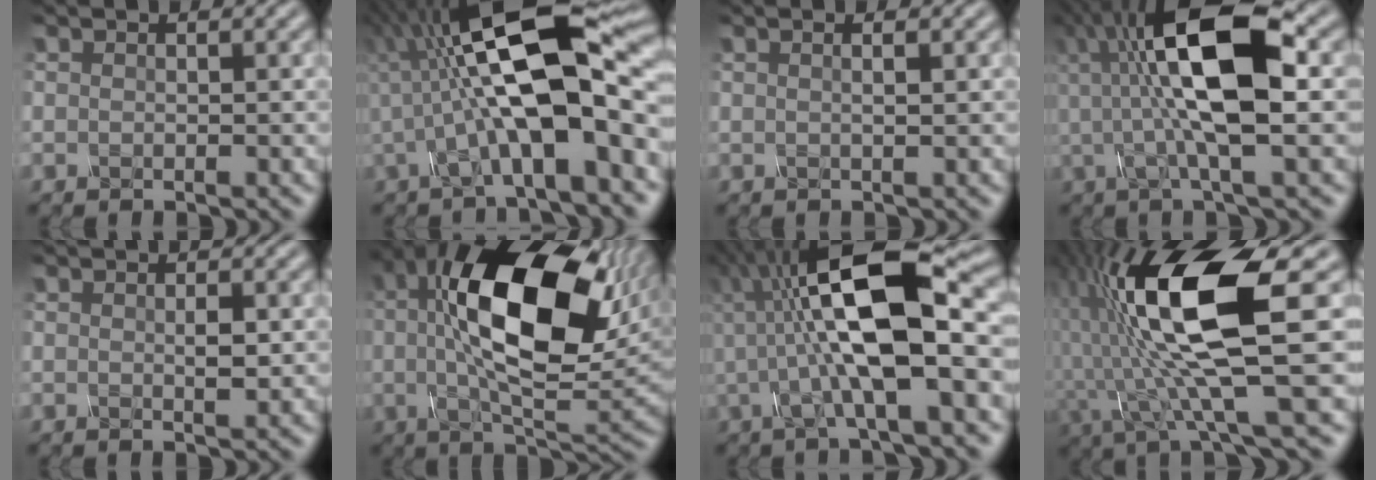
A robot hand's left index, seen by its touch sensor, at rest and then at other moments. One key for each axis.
{"total": 13.8, "fx": 0.8, "fy": 4.2, "fz": 13.2, "tx": -0.214, "ty": 0.027, "tz": 0.005}
{"total": 1.9, "fx": 0.7, "fy": 0.7, "fz": 1.7, "tx": -0.009, "ty": 0.001, "tz": -0.007}
{"total": 11.5, "fx": 1.8, "fy": 3.3, "fz": 10.9, "tx": -0.191, "ty": 0.016, "tz": 0.027}
{"total": 1.2, "fx": 0.1, "fy": 0.3, "fz": 1.2, "tx": -0.022, "ty": -0.002, "tz": 0.001}
{"total": 16.3, "fx": 3.6, "fy": 7.4, "fz": 14.1, "tx": -0.229, "ty": 0.010, "tz": 0.051}
{"total": 12.8, "fx": 1.5, "fy": 3.8, "fz": 12.1, "tx": -0.210, "ty": 0.019, "tz": 0.017}
{"total": 12.1, "fx": 1.0, "fy": 2.8, "fz": 11.7, "tx": -0.229, "ty": -0.001, "tz": 0.022}